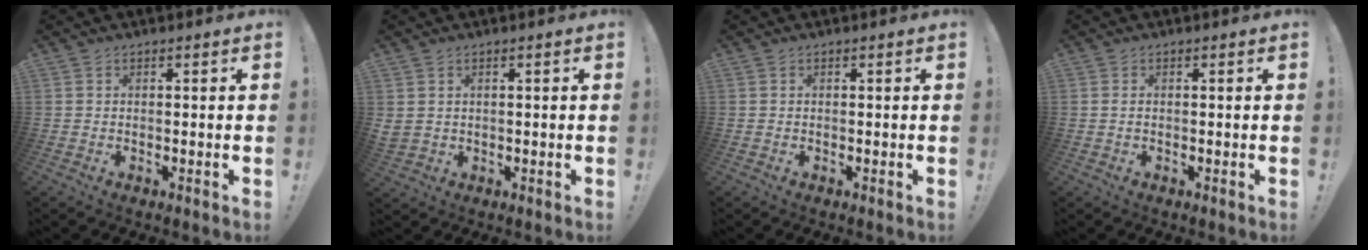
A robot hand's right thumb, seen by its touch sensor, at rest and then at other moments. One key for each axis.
{"total": 2.3, "fx": 1.1, "fy": 1.7, "fz": 1.2, "tx": -0.027, "ty": 0.000, "tz": 0.024}
{"total": 0.0}
{"total": 0.7, "fx": 0.2, "fy": 0.0, "fz": 0.7, "tx": -0.021, "ty": 0.003, "tz": 0.005}